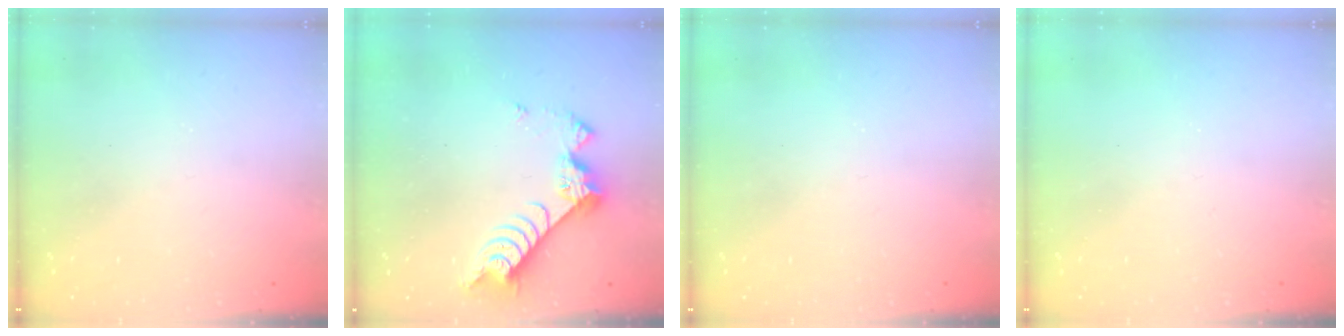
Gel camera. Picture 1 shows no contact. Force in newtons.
{"total": 8.3, "press": 8.3, "slide": 0.4}
{"total": 0.0}
{"total": 0.0}